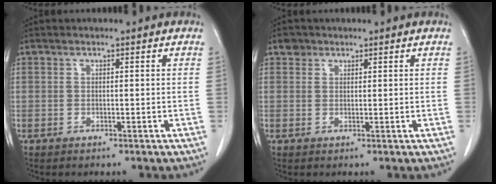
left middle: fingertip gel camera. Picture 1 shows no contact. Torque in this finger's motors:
{"motor_torque": [0.06, -0.04, -0.05, 0.00]}